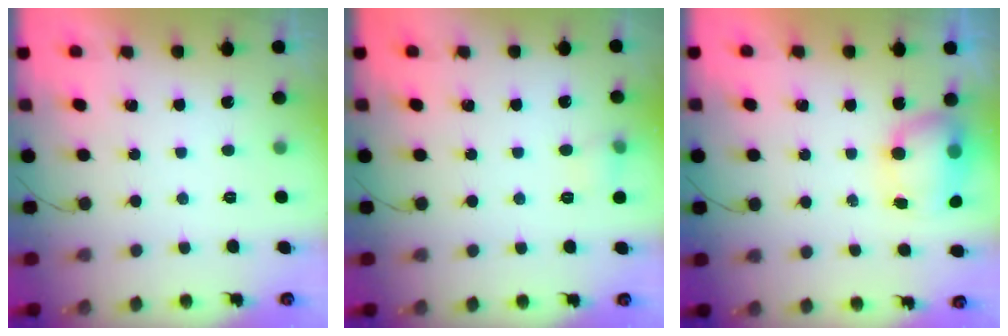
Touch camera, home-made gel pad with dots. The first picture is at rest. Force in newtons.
{"total": 5.3, "press": 5.1, "slide": 1.5}
{"total": 7.6, "press": 7.3, "slide": 2.0}